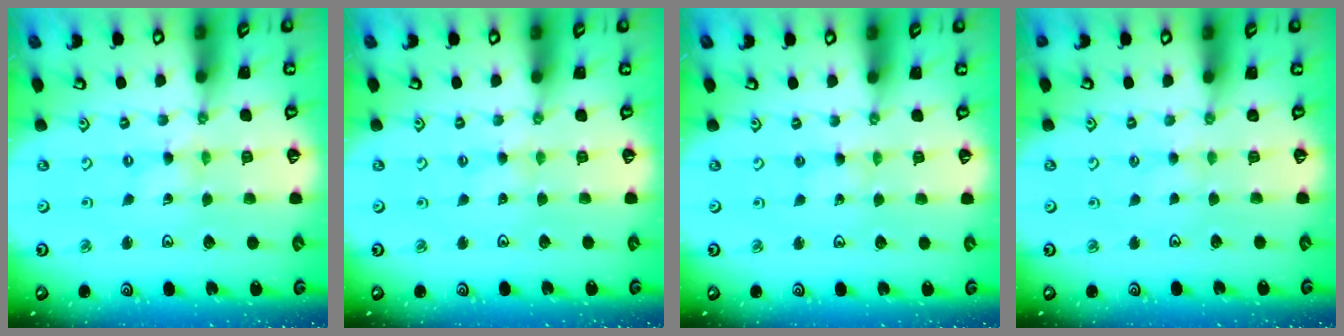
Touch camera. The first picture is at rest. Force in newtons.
{"total": 1.7, "press": 1.6, "slide": 0.4}
{"total": 2.5, "press": 2.5, "slide": 0.3}
{"total": 0.8, "press": 0.8, "slide": 0.3}